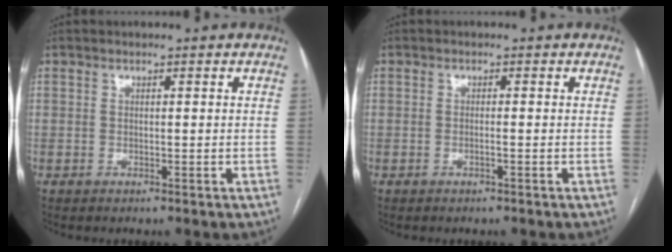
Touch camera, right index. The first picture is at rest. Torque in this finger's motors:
{"motor_torque": [-0.40, 0.26, 0.00, -0.01]}